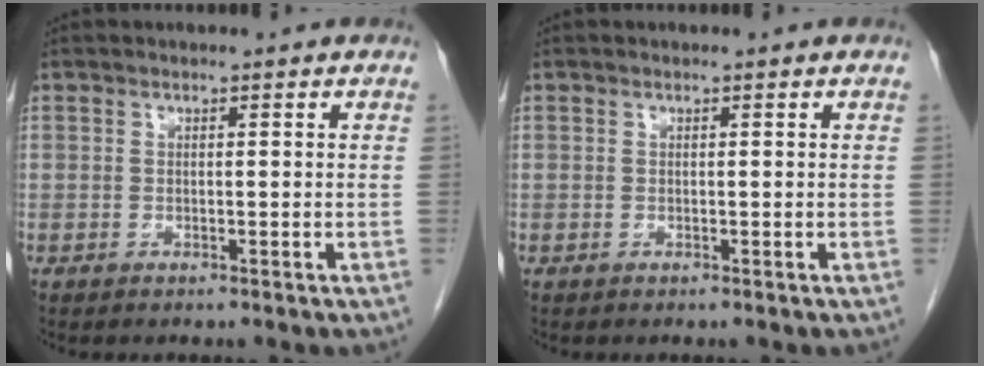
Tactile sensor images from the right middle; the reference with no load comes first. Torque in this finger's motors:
{"motor_torque": [0.00, 0.00, 0.02, 0.01]}